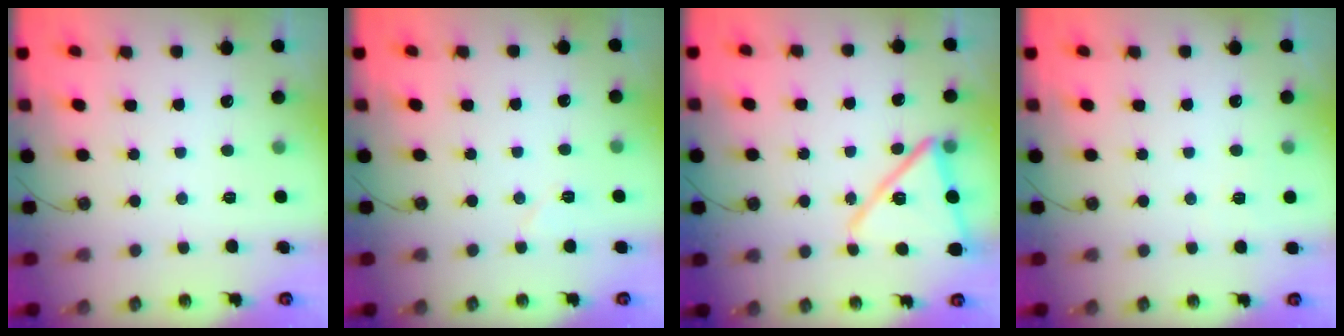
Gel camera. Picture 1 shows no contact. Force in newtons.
{"total": 4.4, "press": 4.1, "slide": 1.8}
{"total": 15.0, "press": 14.9, "slide": 1.3}
{"total": 3.3, "press": 2.1, "slide": 2.5}